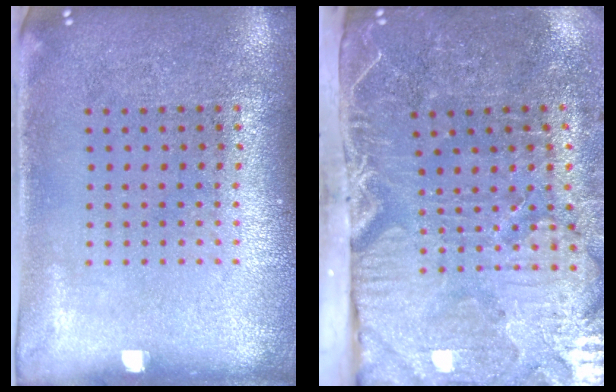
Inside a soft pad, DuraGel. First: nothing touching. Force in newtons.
{"total": 5.3, "press": 4.4, "slide": 2.9}